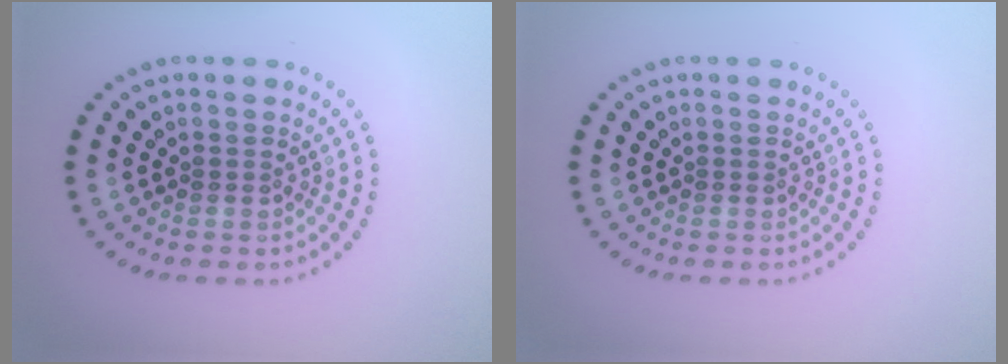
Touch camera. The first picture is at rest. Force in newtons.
{"total": 0.0}